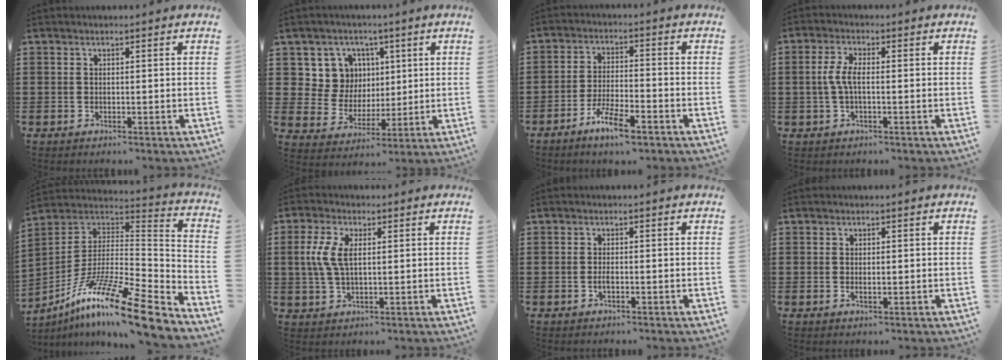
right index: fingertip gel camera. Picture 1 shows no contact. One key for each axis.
{"total": 8.4, "fx": 2.9, "fy": 7.7, "fz": 1.8, "tx": -0.062, "ty": -0.002, "tz": 0.057}
{"total": 6.2, "fx": -4.3, "fy": 1.3, "fz": 4.3, "tx": -0.095, "ty": -0.002, "tz": -0.083}
{"total": 4.0, "fx": -0.4, "fy": 1.4, "fz": 3.7, "tx": -0.090, "ty": -0.003, "tz": -0.015}
{"total": 16.8, "fx": -11.6, "fy": 1.7, "fz": 12.0, "tx": -0.220, "ty": 0.022, "tz": -0.209}
{"total": 5.7, "fx": 0.8, "fy": 2.7, "fz": 5.0, "tx": -0.125, "ty": 0.003, "tz": 0.007}
{"total": 1.4, "fx": -0.3, "fy": 0.5, "fz": 1.3, "tx": -0.024, "ty": -0.001, "tz": -0.006}
{"total": 1.1, "fx": -0.1, "fy": 0.5, "fz": 1.0, "tx": -0.018, "ty": 0.005, "tz": -0.003}